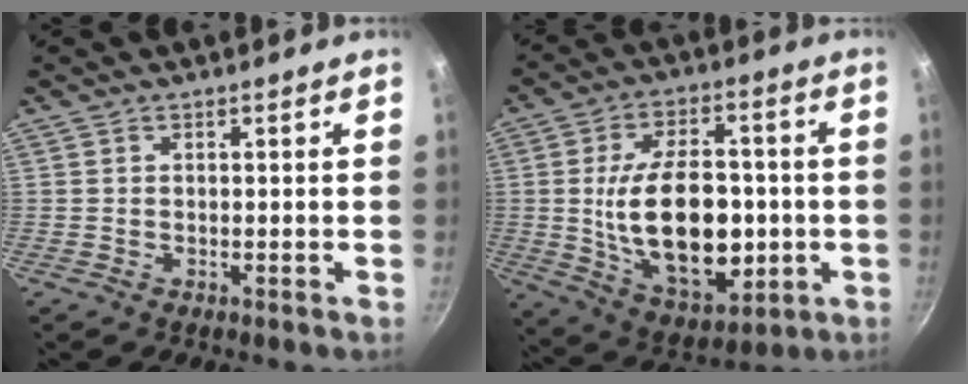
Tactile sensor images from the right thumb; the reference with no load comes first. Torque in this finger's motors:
{"motor_torque": [-0.48, 1.83, 1.97, -0.05, 0.19]}